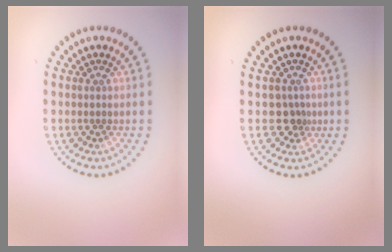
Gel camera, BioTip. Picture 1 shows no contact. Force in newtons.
{"total": 1.6, "press": 1.2, "slide": 1.2}